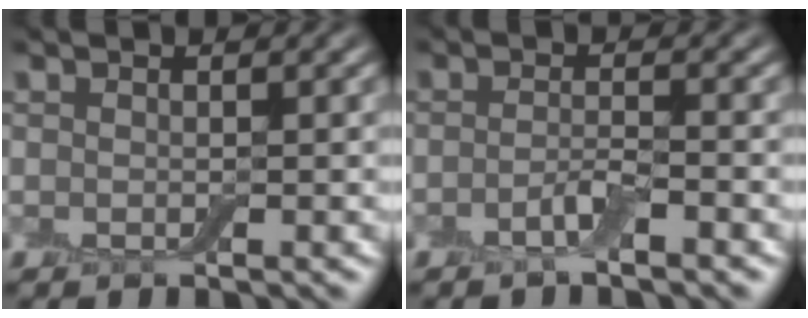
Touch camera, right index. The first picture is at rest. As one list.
[{"total": 1.8, "force": [-1.1, 0.3, 1.4], "torque": [-0.028, 0.002, -0.024]}]